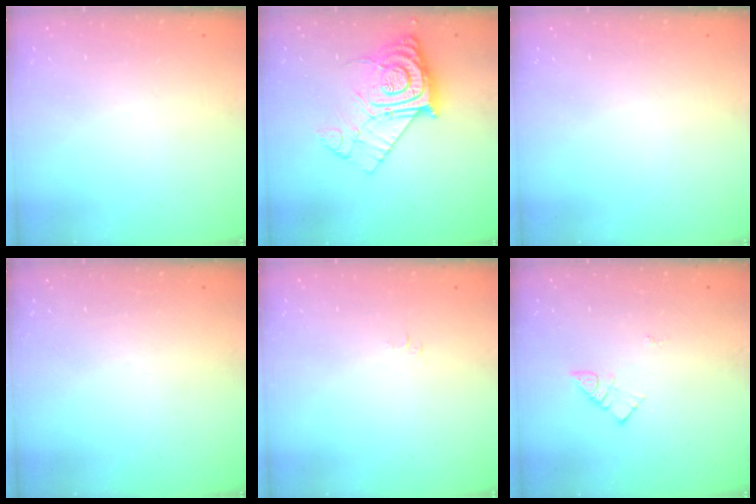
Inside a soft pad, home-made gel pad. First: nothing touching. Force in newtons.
{"total": 14.9, "press": 14.8, "slide": 1.0}
{"total": 0.0}
{"total": 0.0}
{"total": 3.3, "press": 3.3, "slide": 0.5}
{"total": 5.8, "press": 5.8, "slide": 0.6}